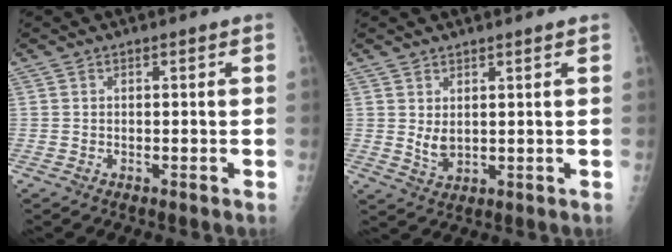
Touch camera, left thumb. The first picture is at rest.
{"total": 3.8, "force": [1.7, 1.7, 2.9], "torque": [-0.049, -0.019, 0.037]}